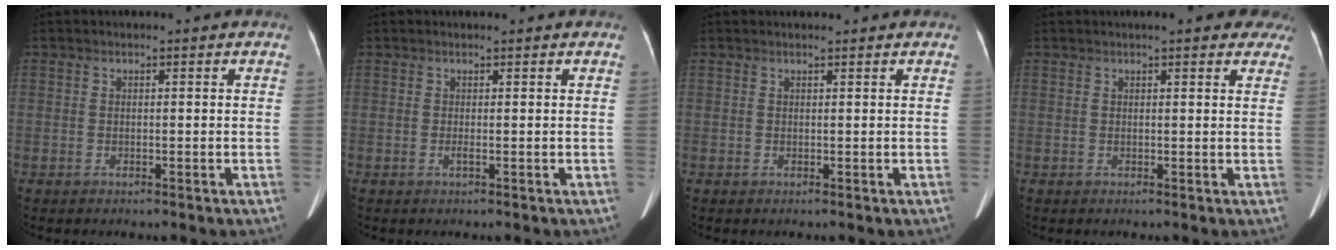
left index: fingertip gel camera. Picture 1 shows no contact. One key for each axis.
{"total": 0.6, "fx": 0.0, "fy": -0.1, "fz": 0.5, "tx": -0.017, "ty": 0.002, "tz": -0.001}
{"total": 2.2, "fx": 2.1, "fy": 0.3, "fz": 0.5, "tx": -0.010, "ty": 0.018, "tz": 0.025}
{"total": 8.7, "fx": 7.2, "fy": 2.2, "fz": 4.4, "tx": -0.040, "ty": 0.010, "tz": 0.074}